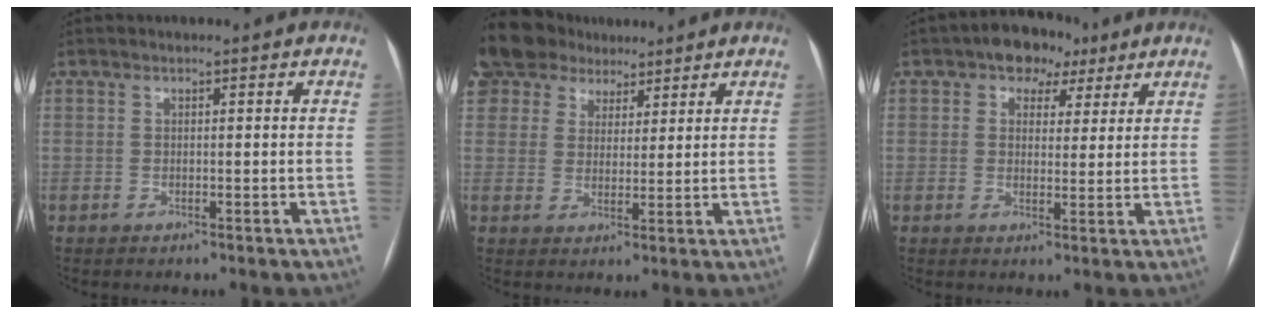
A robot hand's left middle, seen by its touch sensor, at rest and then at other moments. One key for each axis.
{"total": 13.4, "fx": 9.8, "fy": 8.5, "fz": 3.4, "tx": -0.096, "ty": 0.042, "tz": 0.182}
{"total": 6.4, "fx": 3.8, "fy": 4.1, "fz": 3.0, "tx": -0.036, "ty": 0.021, "tz": 0.055}